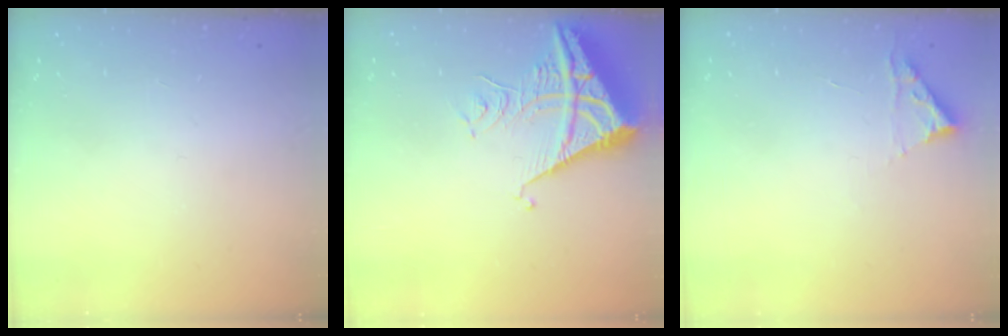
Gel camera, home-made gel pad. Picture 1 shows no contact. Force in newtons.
{"total": 9.1, "press": 9.1, "slide": 1.0}
{"total": 2.8, "press": 2.8, "slide": 0.3}